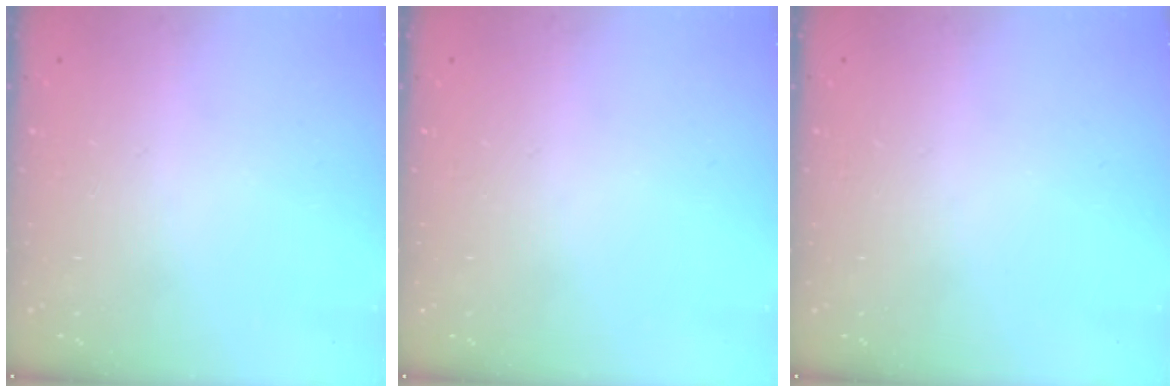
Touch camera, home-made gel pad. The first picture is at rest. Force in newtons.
{"total": 0.0}
{"total": 0.0}